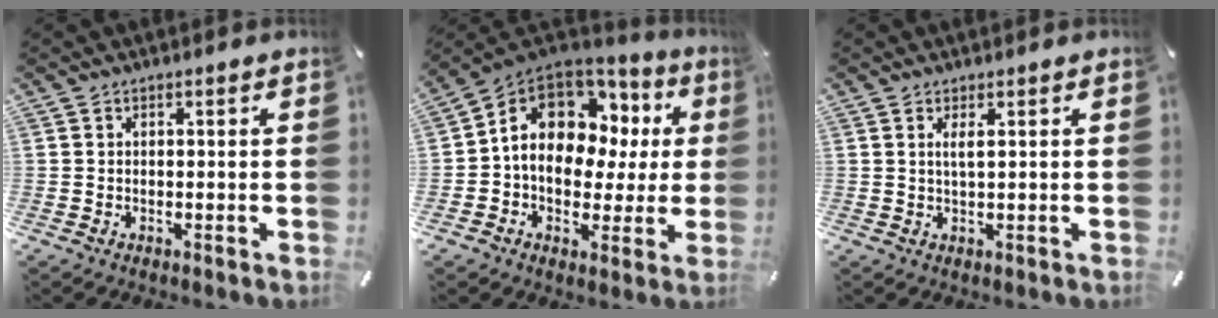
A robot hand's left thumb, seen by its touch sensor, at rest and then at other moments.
{"total": 13.9, "force": [3.7, 10.3, 8.5], "torque": [-0.149, -0.017, 0.070]}
{"total": 2.2, "force": [0.7, 0.3, 2.0], "torque": [-0.043, 0.001, 0.010]}